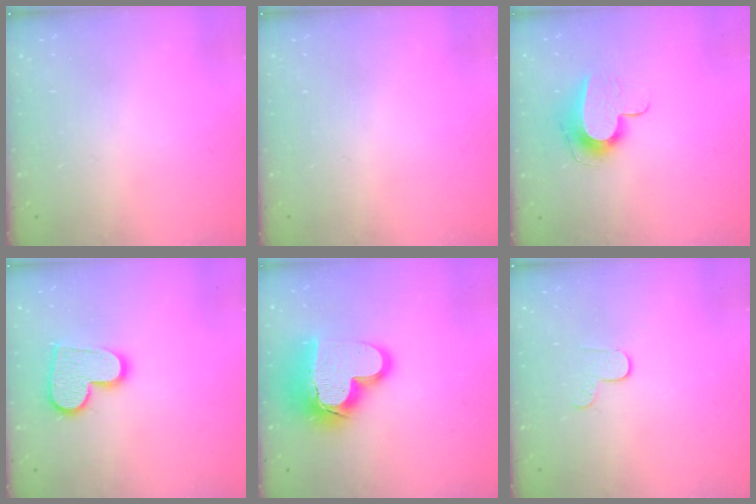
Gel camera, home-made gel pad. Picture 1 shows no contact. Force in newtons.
{"total": 0.0}
{"total": 9.3, "press": 9.3, "slide": 0.3}
{"total": 12.7, "press": 12.7, "slide": 0.5}
{"total": 19.2, "press": 19.0, "slide": 2.4}
{"total": 5.5, "press": 5.5, "slide": 0.6}